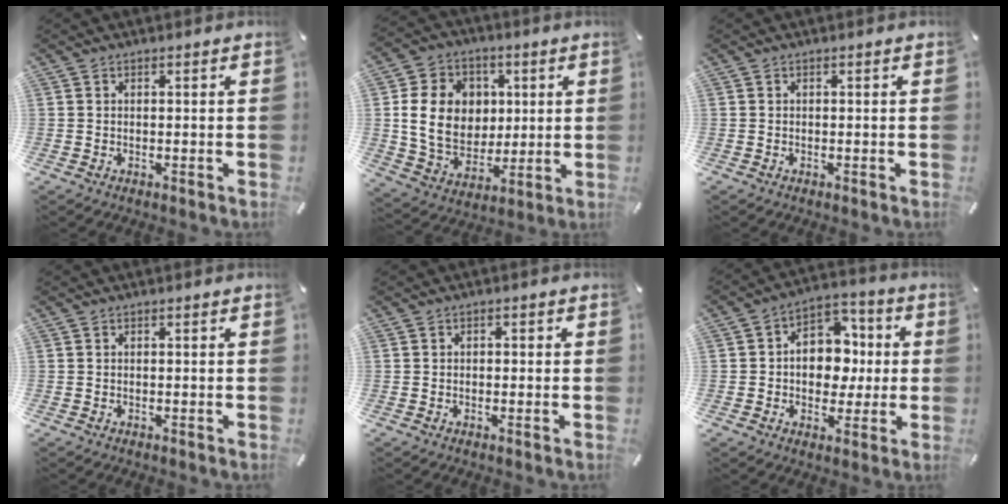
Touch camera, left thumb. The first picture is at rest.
{"total": 14.7, "force": [1.9, 12.6, 7.3], "torque": [-0.149, 0.008, 0.040]}
{"total": 0.0}
{"total": 0.0}
{"total": 0.9, "force": [-0.3, 0.7, 0.4], "torque": [-0.007, 0.004, -0.007]}
{"total": 10.6, "force": [-0.7, 8.8, 5.8], "torque": [-0.083, 0.007, -0.012]}